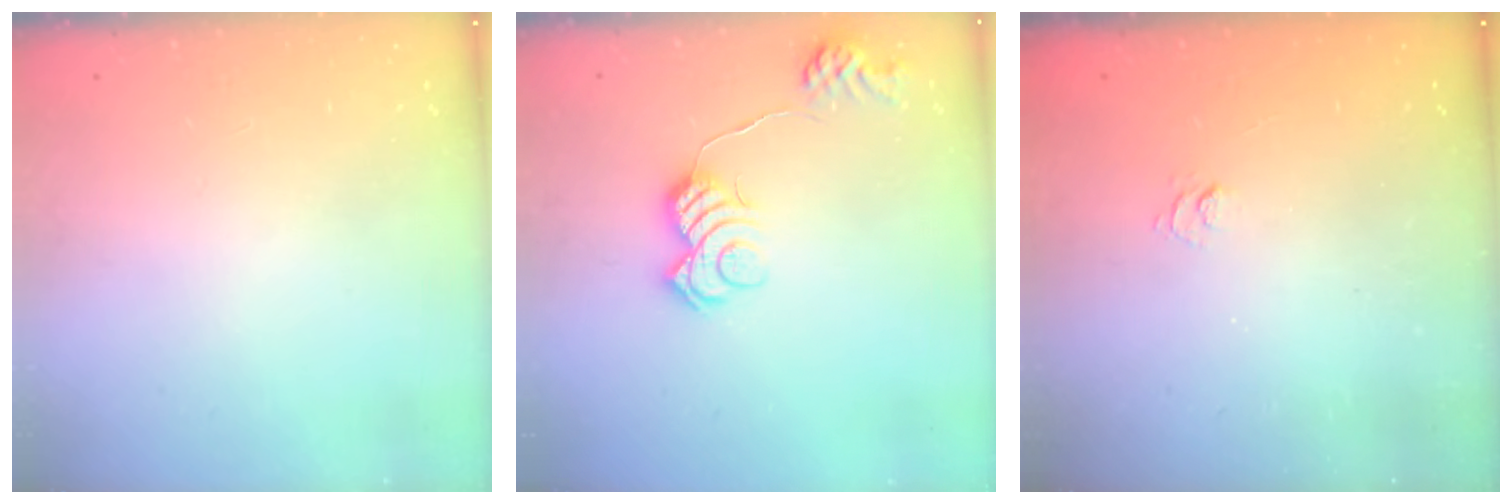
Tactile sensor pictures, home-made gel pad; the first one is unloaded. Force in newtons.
{"total": 13.0, "press": 13.0, "slide": 0.4}
{"total": 1.9, "press": 1.5, "slide": 1.3}